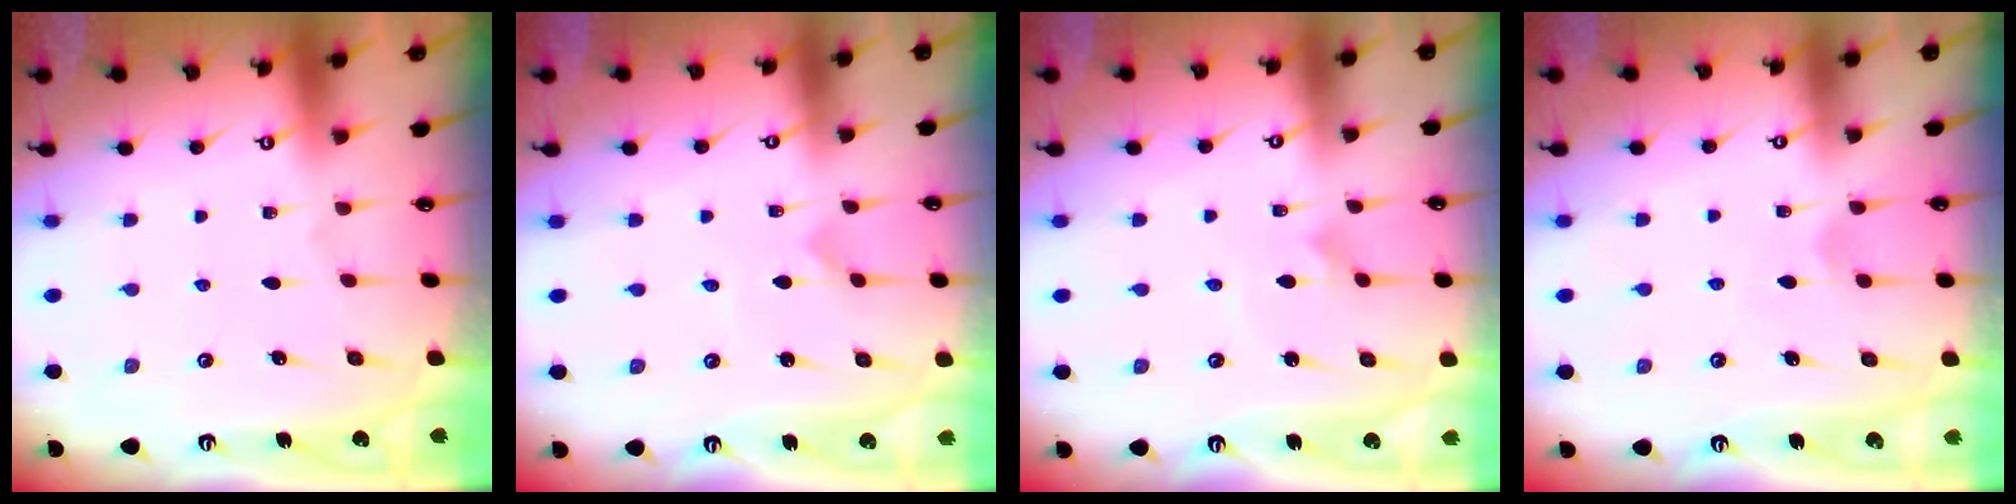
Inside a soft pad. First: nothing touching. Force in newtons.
{"total": 0.0}
{"total": 2.3, "press": 2.3, "slide": 0.1}
{"total": 5.0, "press": 4.9, "slide": 0.6}